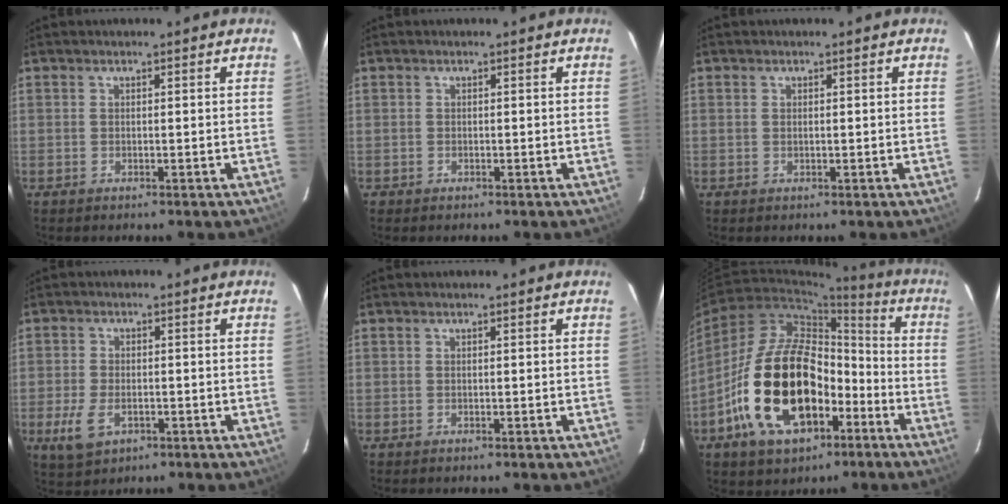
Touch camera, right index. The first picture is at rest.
{"total": 0.9, "force": [-0.4, 0.7, -0.1], "torque": [0.000, 0.001, -0.007]}
{"total": 0.6, "force": [0.2, 0.4, 0.5], "torque": [-0.010, 0.001, 0.003]}
{"total": 6.3, "force": [-2.5, 3.8, 4.3], "torque": [-0.105, -0.011, -0.043]}
{"total": 0.0}
{"total": 21.6, "force": [-9.1, 12.3, 15.2], "torque": [-0.290, 0.016, -0.144]}